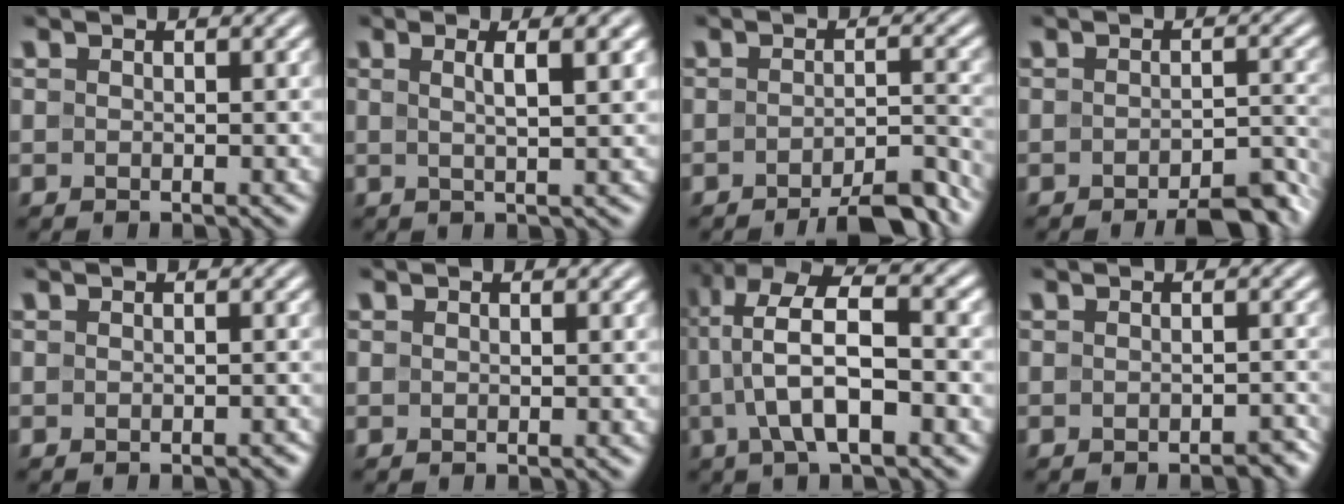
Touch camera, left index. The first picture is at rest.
{"total": 3.6, "force": [1.0, 0.8, 3.3], "torque": [-0.044, 0.006, 0.013]}
{"total": 5.3, "force": [-4.1, 1.2, 3.2], "torque": [-0.039, 0.007, -0.055]}
{"total": 4.5, "force": [-3.5, 1.3, 2.6], "torque": [-0.030, 0.005, -0.042]}
{"total": 0.7, "force": [-0.6, 0.2, 0.4], "torque": [-0.006, 0.000, -0.005]}
{"total": 0.0}
{"total": 8.7, "force": [-1.0, 3.5, 7.9], "torque": [-0.155, 0.021, -0.024]}
{"total": 1.5, "force": [-1.2, 0.4, 0.7], "torque": [-0.008, 0.003, -0.012]}